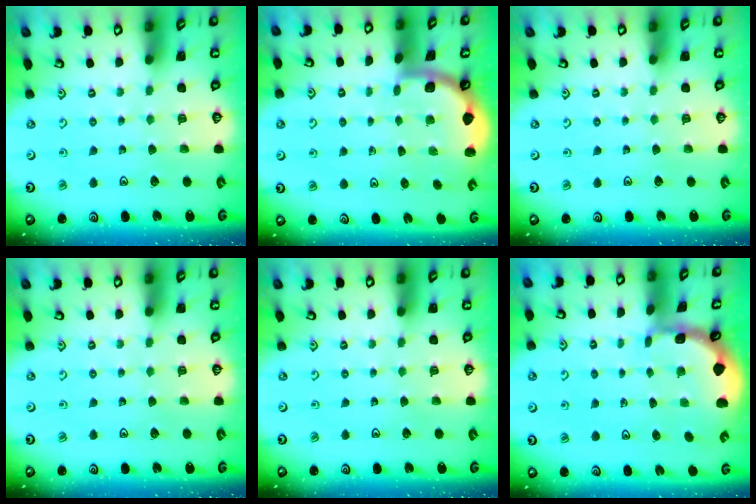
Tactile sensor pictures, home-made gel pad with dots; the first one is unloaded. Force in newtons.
{"total": 1.8, "press": 1.8, "slide": 0.2}
{"total": 0.0}
{"total": 0.0}
{"total": 0.0}
{"total": 1.3, "press": 1.2, "slide": 0.1}